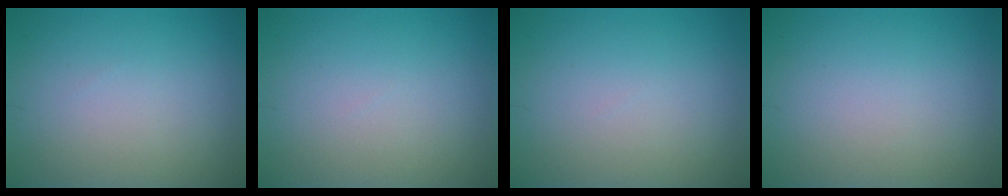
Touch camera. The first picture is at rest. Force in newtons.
{"total": 0.0}
{"total": 0.0}
{"total": 0.0}